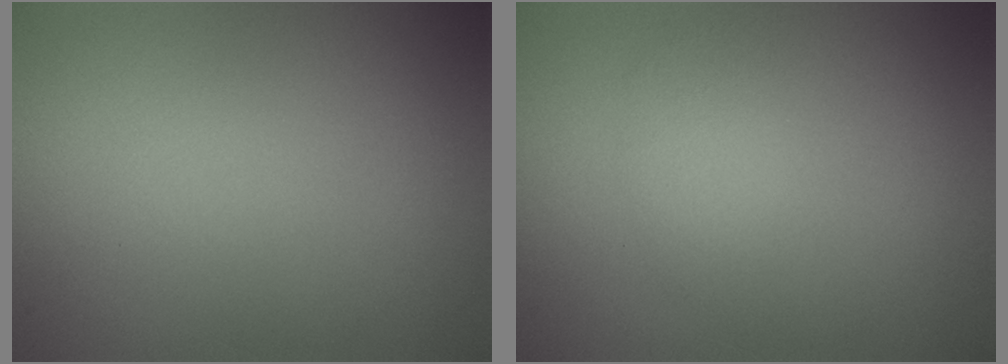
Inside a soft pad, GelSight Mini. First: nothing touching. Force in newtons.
{"total": 1.4, "press": 1.4, "slide": 0.0}